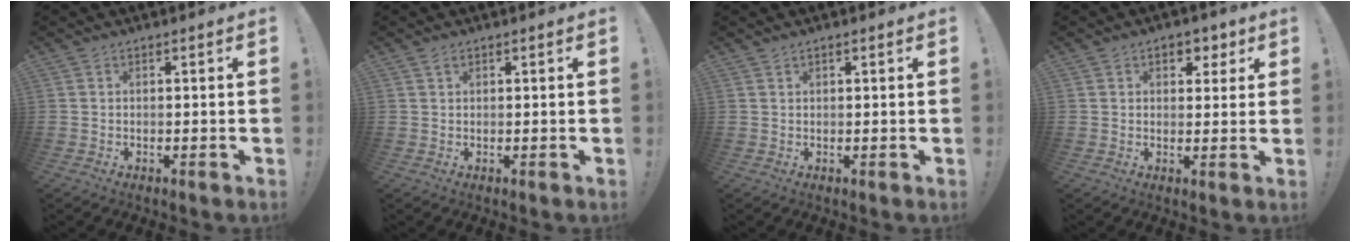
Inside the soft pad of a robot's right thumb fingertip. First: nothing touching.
{"total": 1.0, "force": [0.6, 0.5, 0.7], "torque": [-0.008, 0.000, 0.010]}
{"total": 1.0, "force": [0.9, 0.2, 0.4], "torque": [-0.008, -0.002, 0.018]}
{"total": 5.4, "force": [2.8, 3.7, 2.8], "torque": [-0.017, -0.011, 0.044]}